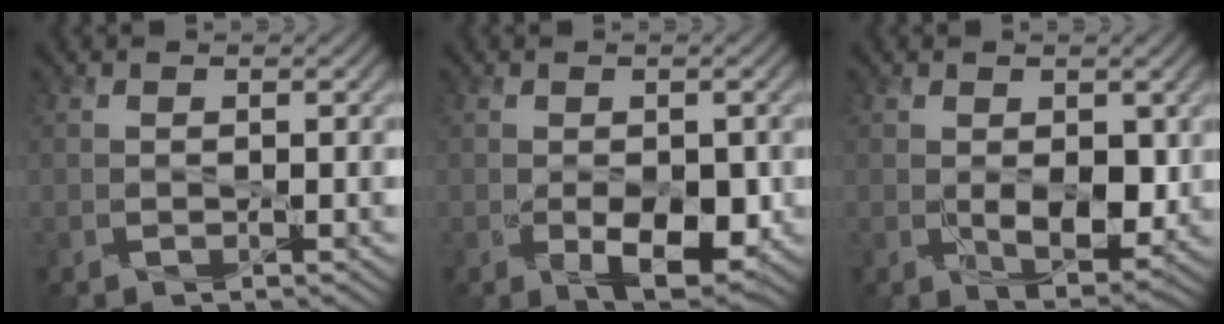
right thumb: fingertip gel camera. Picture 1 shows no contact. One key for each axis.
{"total": 5.3, "fx": -1.4, "fy": 2.9, "fz": 4.2, "tx": -0.075, "ty": -0.019, "tz": -0.012}
{"total": 4.7, "fx": 0.2, "fy": 2.9, "fz": 3.7, "tx": -0.071, "ty": -0.018, "tz": 0.012}